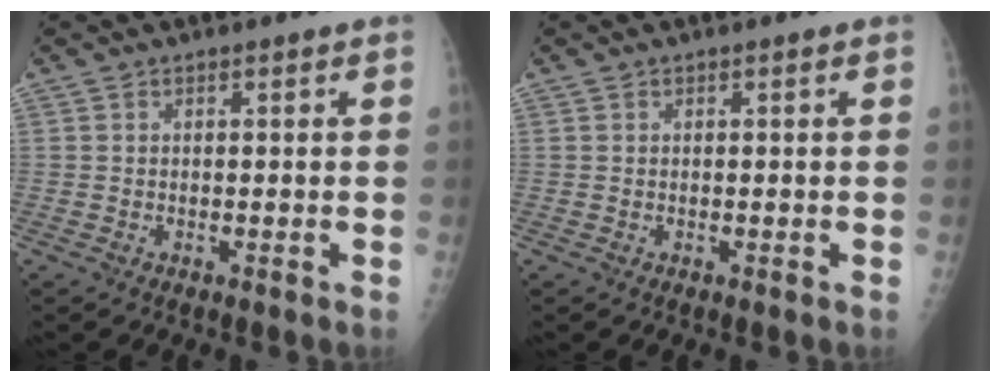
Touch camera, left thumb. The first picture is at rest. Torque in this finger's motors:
{"motor_torque": [0.01, 0.01, 0.01, -0.04, 0.00]}